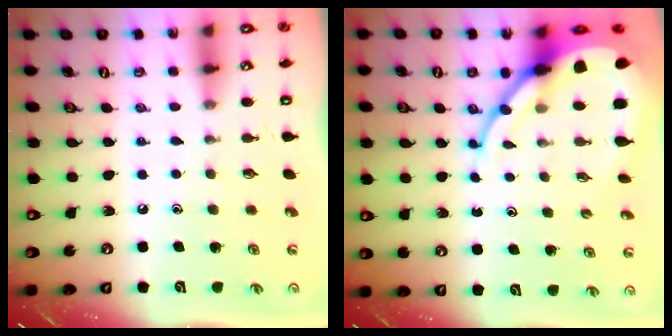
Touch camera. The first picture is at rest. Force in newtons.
{"total": 12.5, "press": 12.4, "slide": 1.4}